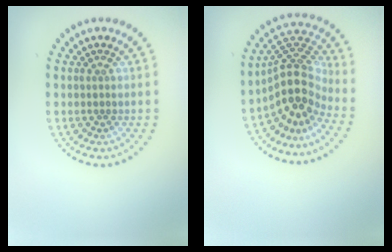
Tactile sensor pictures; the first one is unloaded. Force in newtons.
{"total": 5.0, "press": 3.6, "slide": 3.5}